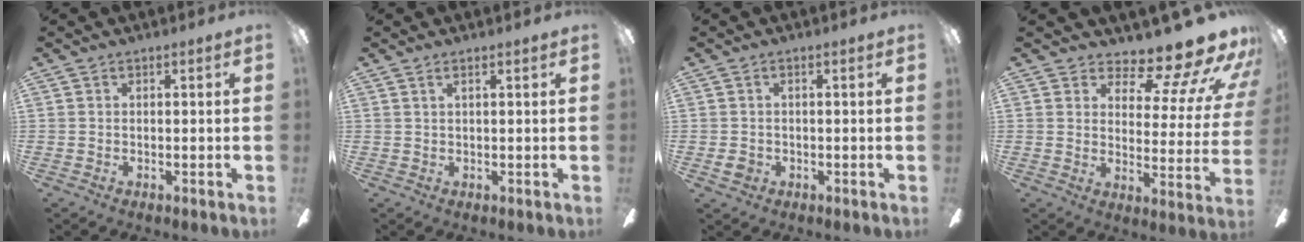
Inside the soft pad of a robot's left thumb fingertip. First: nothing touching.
{"total": 1.4, "force": [0.8, 0.1, 1.1], "torque": [-0.025, 0.001, 0.014]}
{"total": 2.3, "force": [-0.6, 1.7, 1.4], "torque": [-0.031, 0.001, -0.014]}
{"total": 14.1, "force": [11.1, 4.5, 7.5], "torque": [-0.104, -0.094, 0.184]}